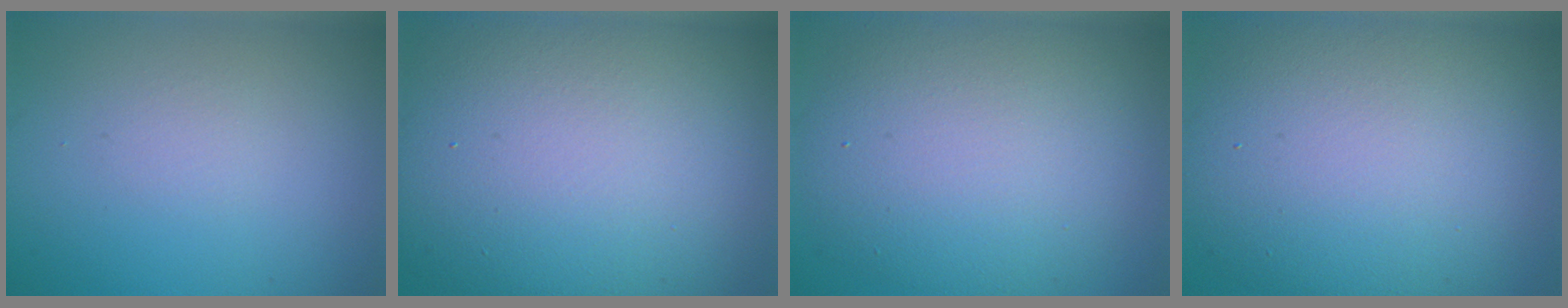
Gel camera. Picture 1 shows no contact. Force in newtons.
{"total": 16.8, "press": 16.8, "slide": 0.8}
{"total": 9.3, "press": 9.3, "slide": 0.3}
{"total": 12.9, "press": 12.9, "slide": 1.1}